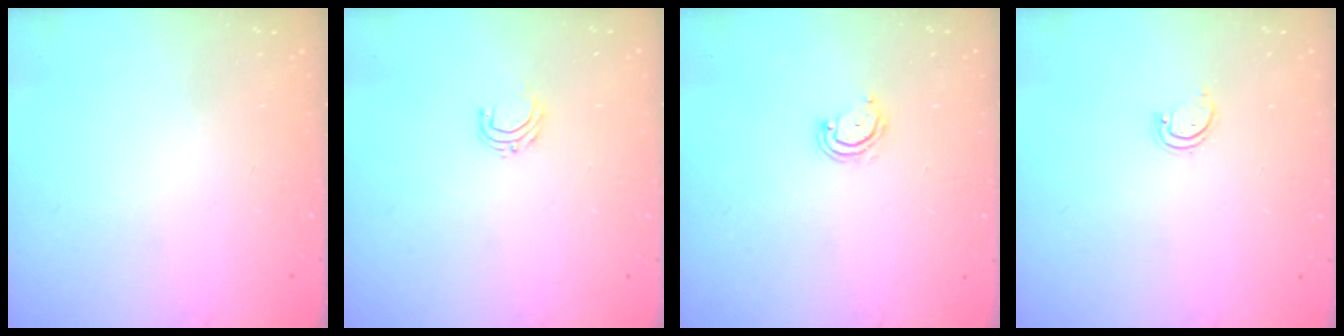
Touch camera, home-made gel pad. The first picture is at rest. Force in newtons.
{"total": 4.7, "press": 4.7, "slide": 0.3}
{"total": 4.0, "press": 4.0, "slide": 0.3}
{"total": 1.7, "press": 1.7, "slide": 0.3}